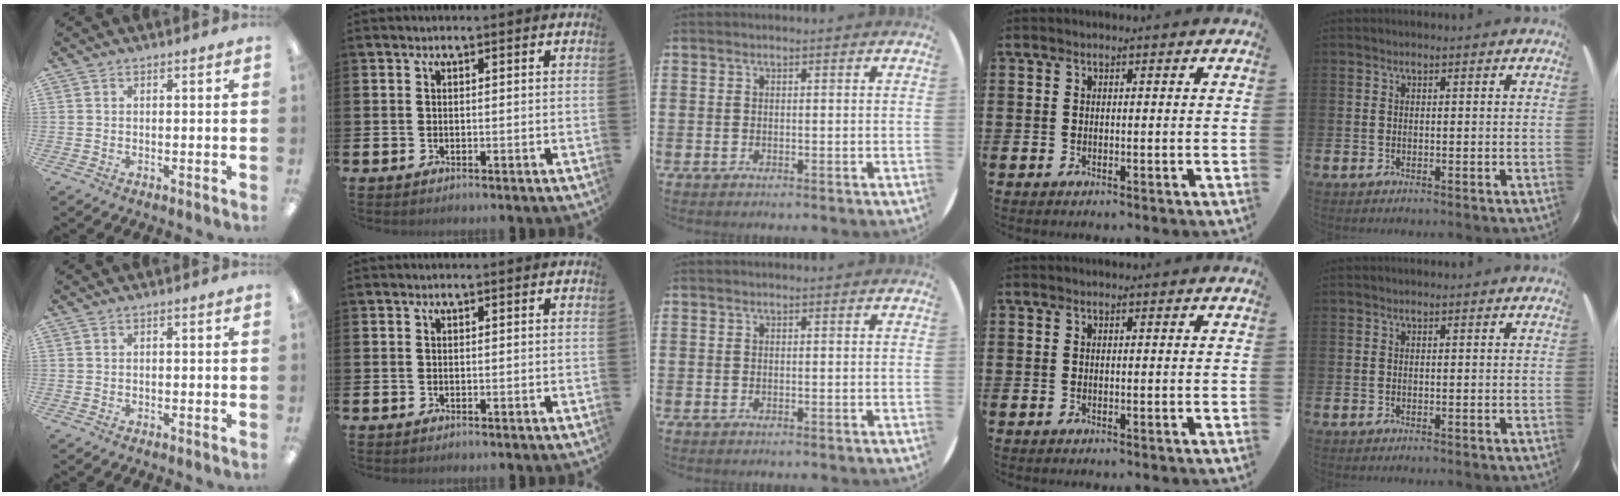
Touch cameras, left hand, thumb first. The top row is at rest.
{}